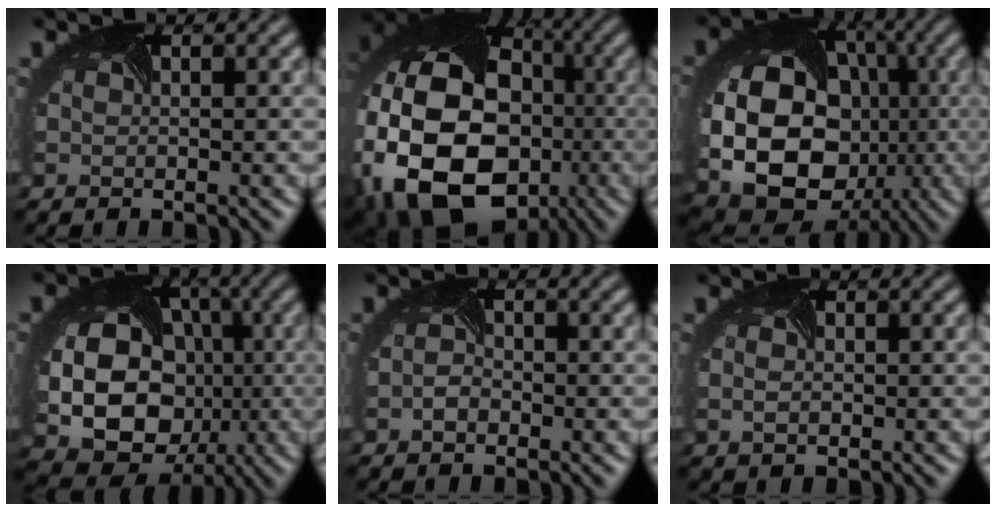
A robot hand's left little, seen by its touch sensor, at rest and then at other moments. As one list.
[{"total": 22.7, "force": [-5.0, 18.0, 12.9], "torque": [-0.256, -0.027, -0.126]}, {"total": 17.0, "force": [-2.1, 13.4, 10.2], "torque": [-0.187, -0.044, -0.037]}, {"total": 15.7, "force": [-1.2, 13.0, 8.9], "torque": [-0.175, -0.031, -0.023]}, {"total": 0.9, "force": [-0.7, 0.4, 0.4], "torque": [-0.016, -0.002, -0.015]}, {"total": 1.0, "force": [-0.1, 0.6, 0.8], "torque": [-0.020, -0.001, 0.003]}]